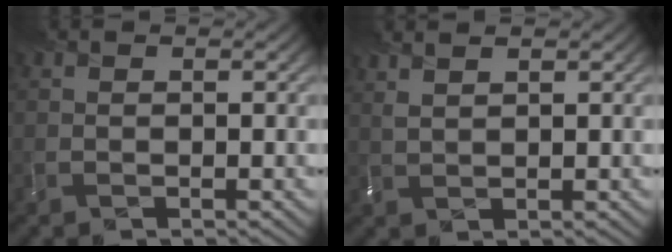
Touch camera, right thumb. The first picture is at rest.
{"total": 2.9, "force": [2.2, 0.9, 1.7], "torque": [-0.035, 0.006, 0.033]}